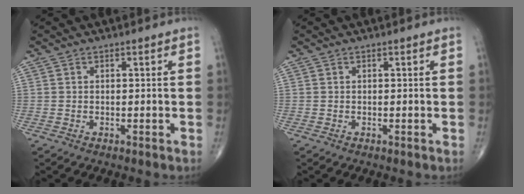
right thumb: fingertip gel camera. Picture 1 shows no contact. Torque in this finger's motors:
{"motor_torque": [0.00, 0.00, 0.04, -0.03, 0.00]}